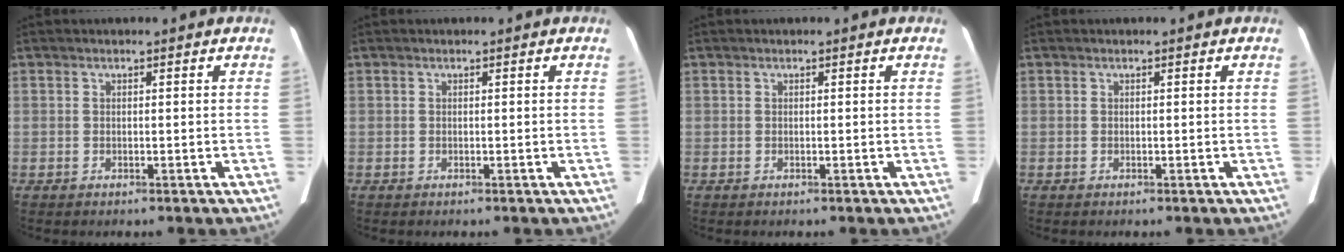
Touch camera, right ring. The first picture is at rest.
{"total": 0.0}
{"total": 0.0}
{"total": 0.0}